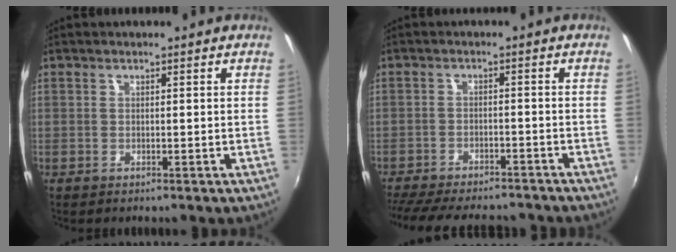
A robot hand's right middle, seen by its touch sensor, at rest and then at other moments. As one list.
[{"total": 17.1, "force": [-14.6, 4.9, 7.3], "torque": [-0.158, -0.023, -0.211]}]